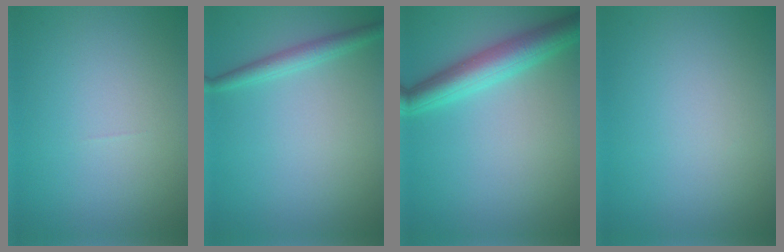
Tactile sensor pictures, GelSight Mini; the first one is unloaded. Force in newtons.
{"total": 1.9, "press": 1.9, "slide": 0.2}
{"total": 4.9, "press": 4.9, "slide": 0.2}
{"total": 0.0}